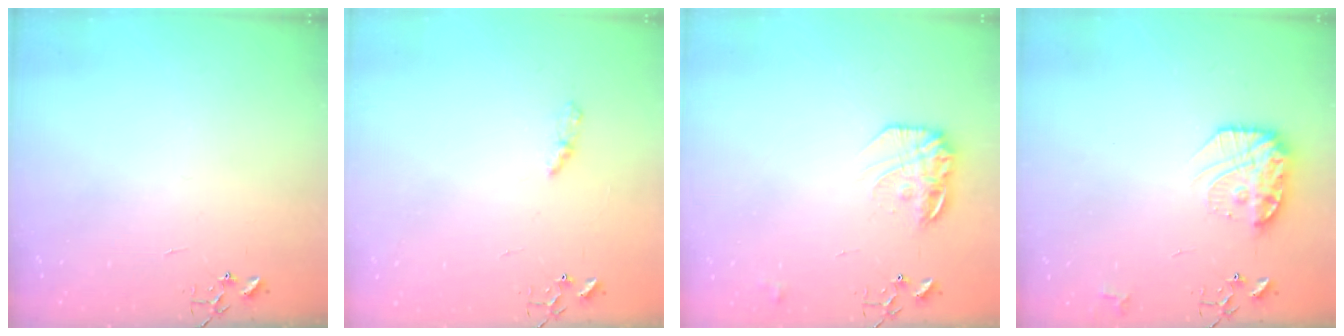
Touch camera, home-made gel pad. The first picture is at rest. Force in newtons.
{"total": 4.2, "press": 4.2, "slide": 0.5}
{"total": 13.6, "press": 13.6, "slide": 0.7}
{"total": 16.1, "press": 16.0, "slide": 1.4}